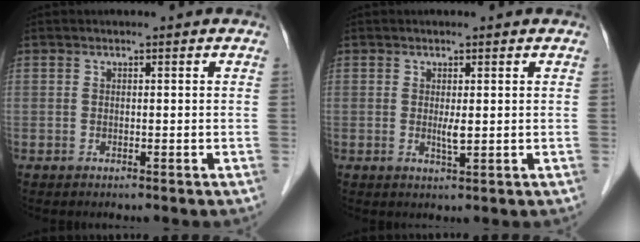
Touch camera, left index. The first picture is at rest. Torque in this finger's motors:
{"motor_torque": [0.31, 0.41, 0.04, 0.01]}